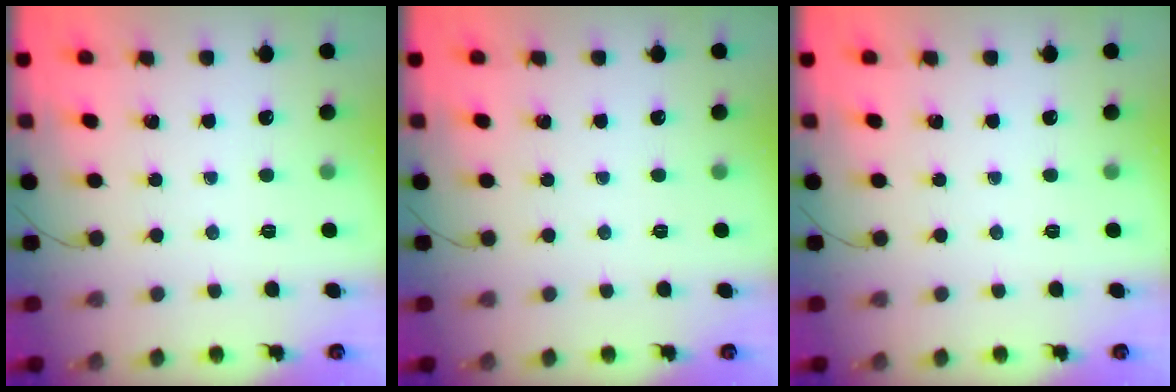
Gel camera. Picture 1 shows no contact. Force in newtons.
{"total": 0.0}
{"total": 0.0}